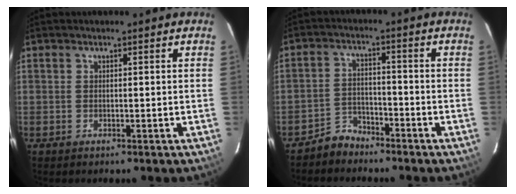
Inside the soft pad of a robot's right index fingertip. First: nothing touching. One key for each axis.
{"total": 4.6, "fx": -4.0, "fy": 2.2, "fz": 0.1, "tx": -0.008, "ty": 0.017, "tz": -0.073}